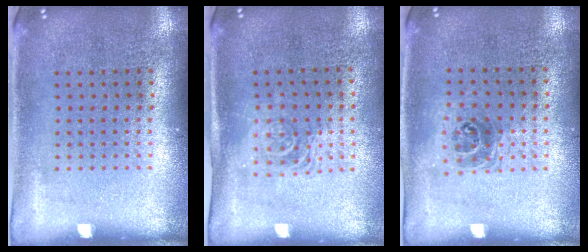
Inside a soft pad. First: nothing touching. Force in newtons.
{"total": 1.6, "press": 1.3, "slide": 0.9}
{"total": 1.0, "press": 1.0, "slide": 0.4}